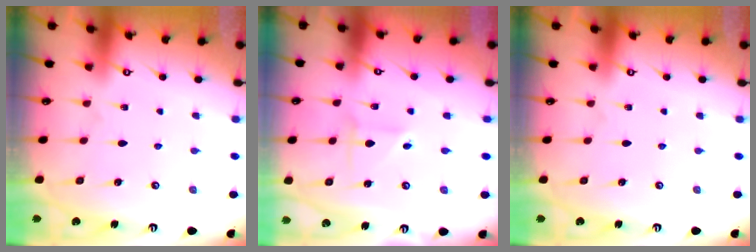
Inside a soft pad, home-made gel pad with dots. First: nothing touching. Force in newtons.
{"total": 2.4, "press": 2.4, "slide": 0.2}
{"total": 0.0}